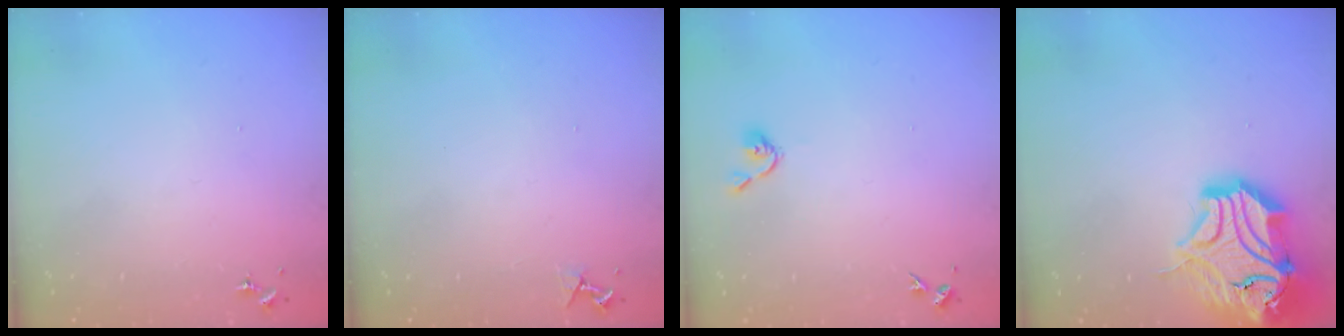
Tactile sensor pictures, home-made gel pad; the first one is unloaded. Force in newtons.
{"total": 3.8, "press": 3.7, "slide": 0.6}
{"total": 3.7, "press": 3.6, "slide": 0.6}
{"total": 21.9, "press": 21.7, "slide": 2.9}